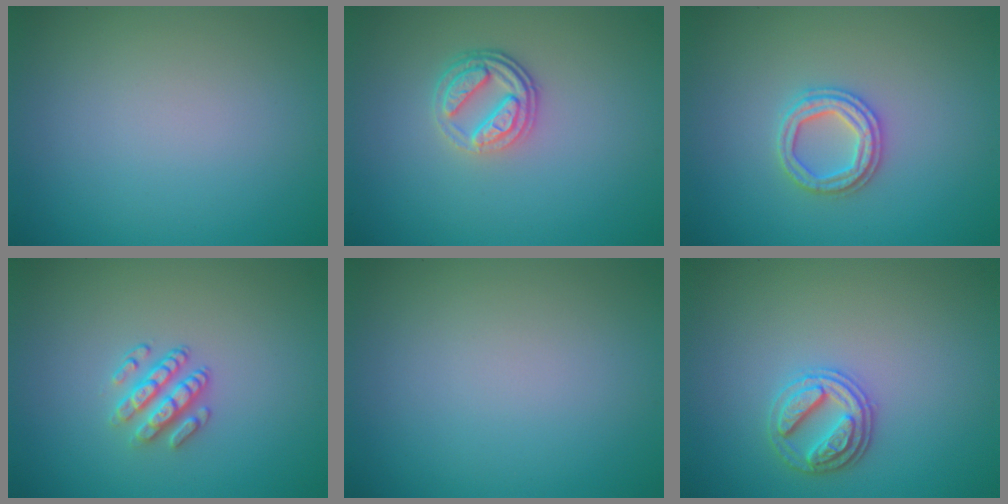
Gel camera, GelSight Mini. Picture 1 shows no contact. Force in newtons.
{"total": 3.4, "press": 2.7, "slide": 2.1}
{"total": 2.4, "press": 2.4, "slide": 0.4}
{"total": 2.3, "press": 1.9, "slide": 1.4}
{"total": 0.0}
{"total": 2.9, "press": 2.8, "slide": 0.7}